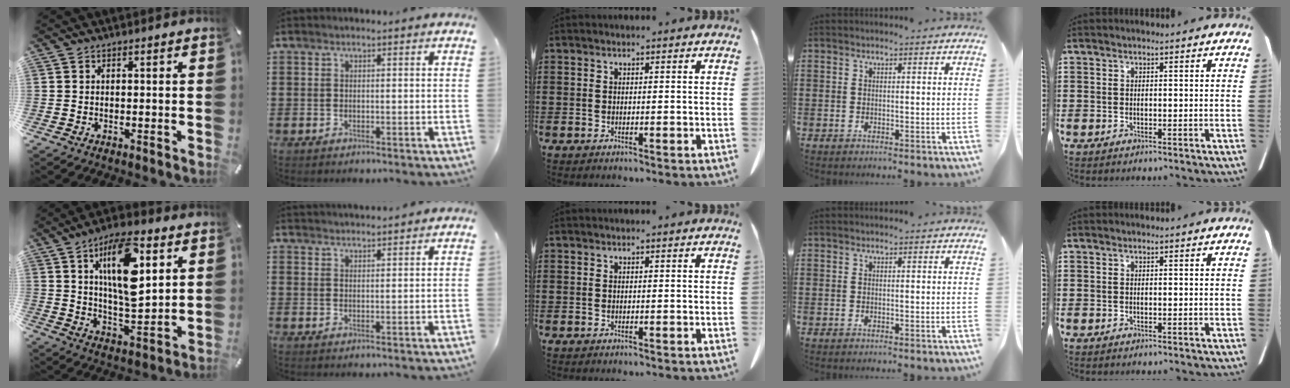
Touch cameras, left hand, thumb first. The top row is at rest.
{"thumb": {"total": 17.4, "force": [6.8, 7.5, 14.1], "torque": [-0.248, -0.019, 0.105]}, "index": {"total": 2.1, "force": [2.1, -0.3, -0.2], "torque": [-0.003, -0.005, 0.042]}}